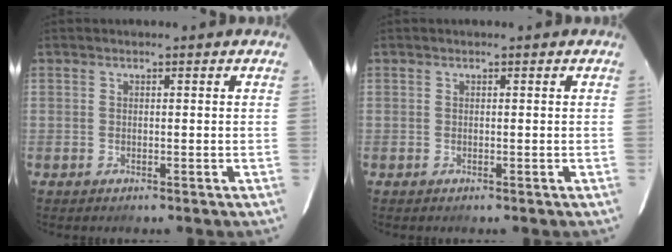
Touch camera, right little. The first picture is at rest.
{"total": 0.0}